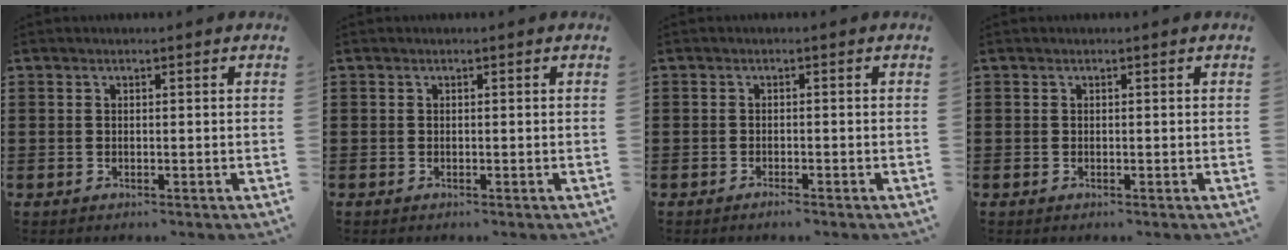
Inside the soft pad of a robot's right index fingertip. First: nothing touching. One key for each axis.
{"total": 0.0}
{"total": 1.0, "fx": -0.9, "fy": 0.1, "fz": 0.4, "tx": -0.010, "ty": -0.002, "tz": -0.017}
{"total": 0.0}